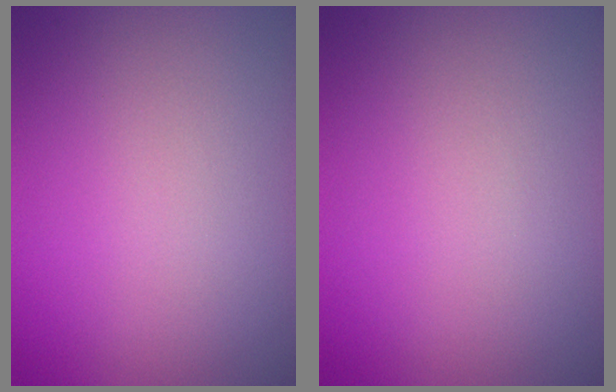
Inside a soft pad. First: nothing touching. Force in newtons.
{"total": 0.0}